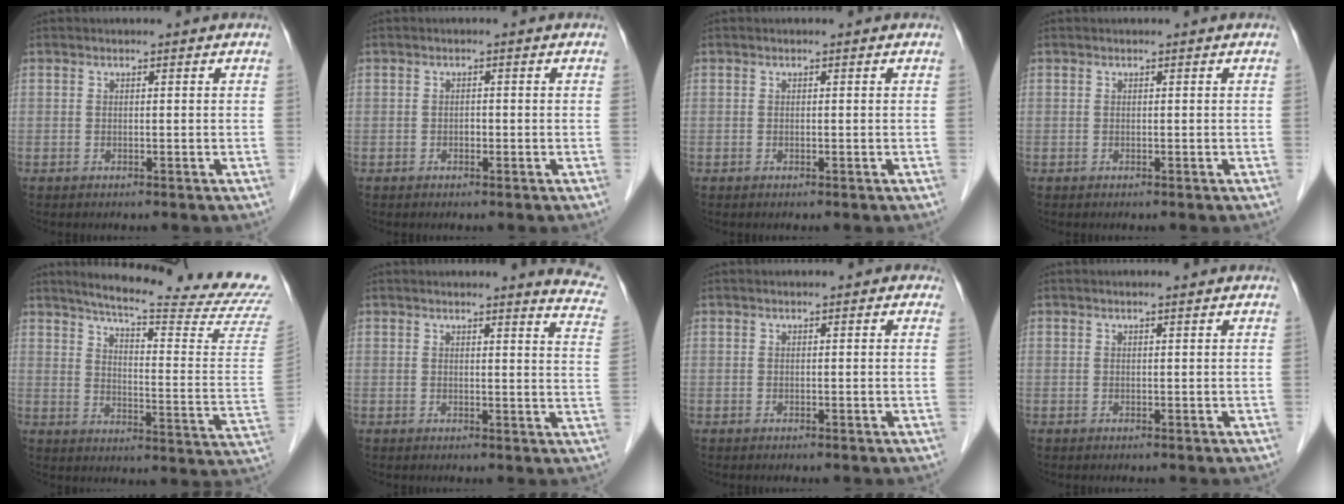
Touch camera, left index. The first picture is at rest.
{"total": 0.7, "force": [-0.3, 0.4, 0.5], "torque": [-0.007, 0.001, -0.008]}
{"total": 0.0}
{"total": 0.0}
{"total": 23.5, "force": [21.4, -1.2, 9.6], "torque": [-0.146, -0.107, 0.261]}
{"total": 8.6, "force": [8.3, 0.1, 2.5], "torque": [-0.008, -0.062, 0.058]}
{"total": 0.6, "force": [0.3, 0.4, 0.3], "torque": [-0.001, 0.001, -0.002]}
{"total": 0.9, "force": [0.7, 0.0, 0.6], "torque": [-0.012, 0.004, 0.012]}